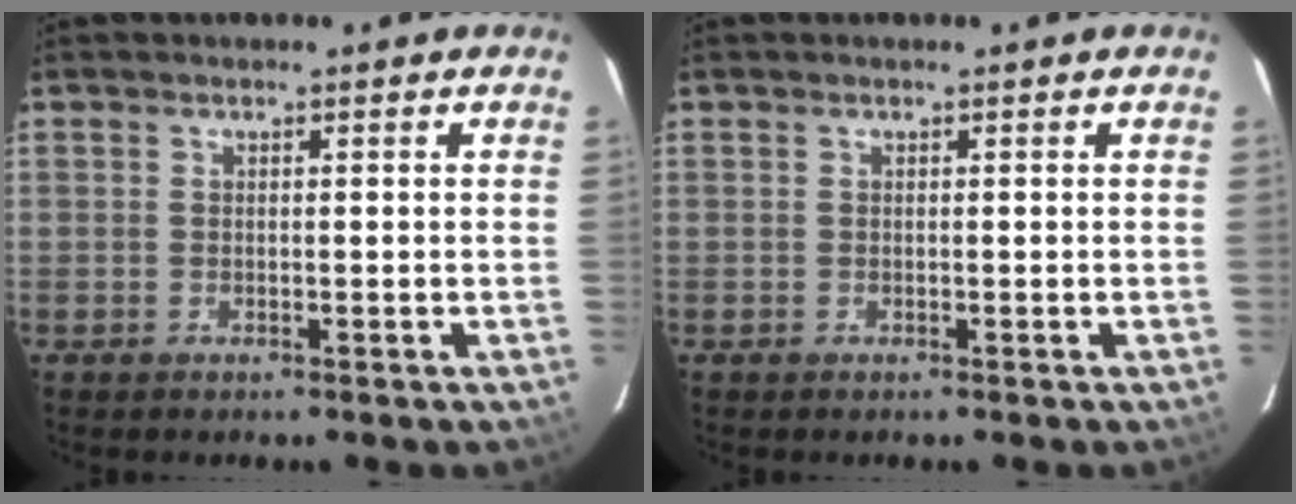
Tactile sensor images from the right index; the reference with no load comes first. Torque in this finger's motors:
{"motor_torque": [-0.01, 0.01, -0.02, -0.01]}